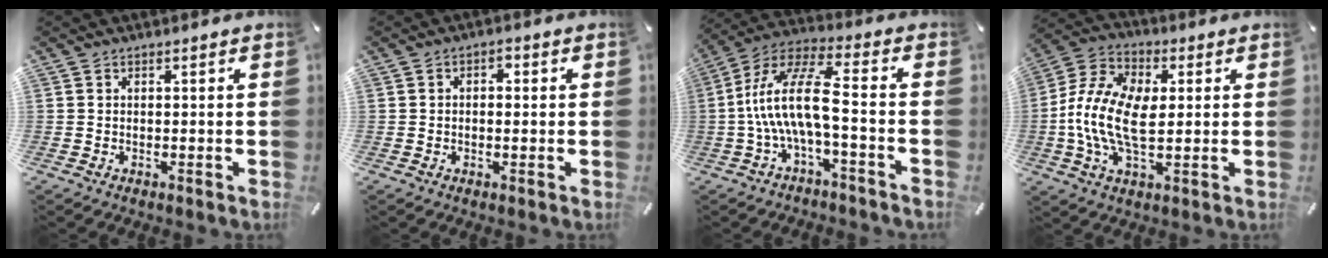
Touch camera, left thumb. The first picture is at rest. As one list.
[{"total": 1.7, "force": [-0.4, 1.2, 1.2], "torque": [-0.022, 0.006, -0.008]}, {"total": 14.3, "force": [-2.3, 4.1, 13.5], "torque": [-0.284, -0.003, -0.048]}, {"total": 14.1, "force": [-0.8, 8.2, 11.4], "torque": [-0.257, -0.002, -0.015]}]